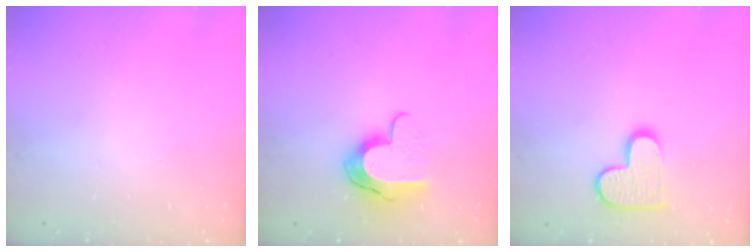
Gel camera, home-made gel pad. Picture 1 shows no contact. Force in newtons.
{"total": 10.8, "press": 10.7, "slide": 0.7}
{"total": 11.7, "press": 11.6, "slide": 0.6}